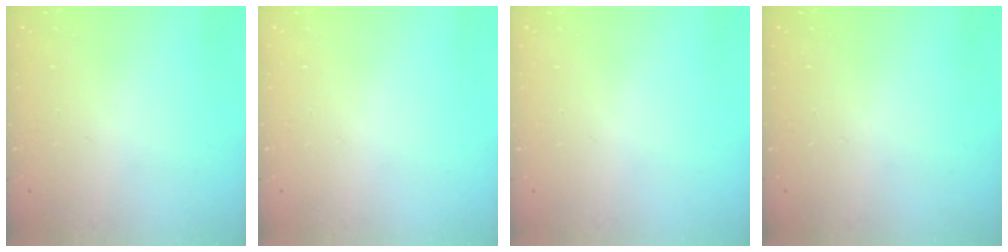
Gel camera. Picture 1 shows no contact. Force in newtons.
{"total": 0.0}
{"total": 0.0}
{"total": 0.0}